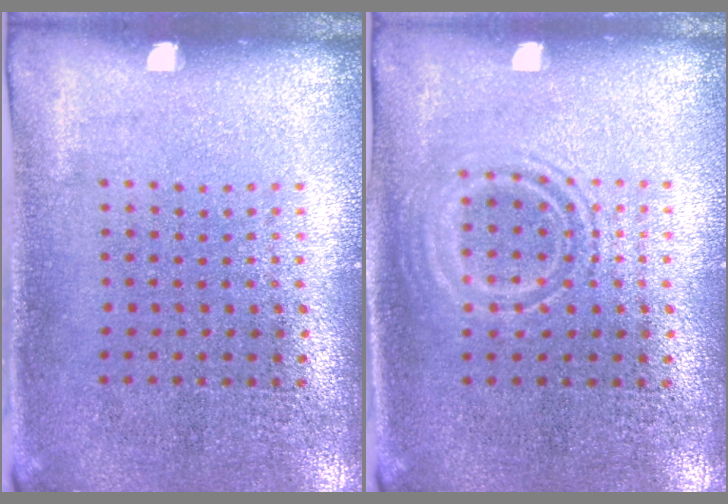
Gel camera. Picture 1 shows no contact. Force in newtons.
{"total": 1.0, "press": 1.0, "slide": 0.2}